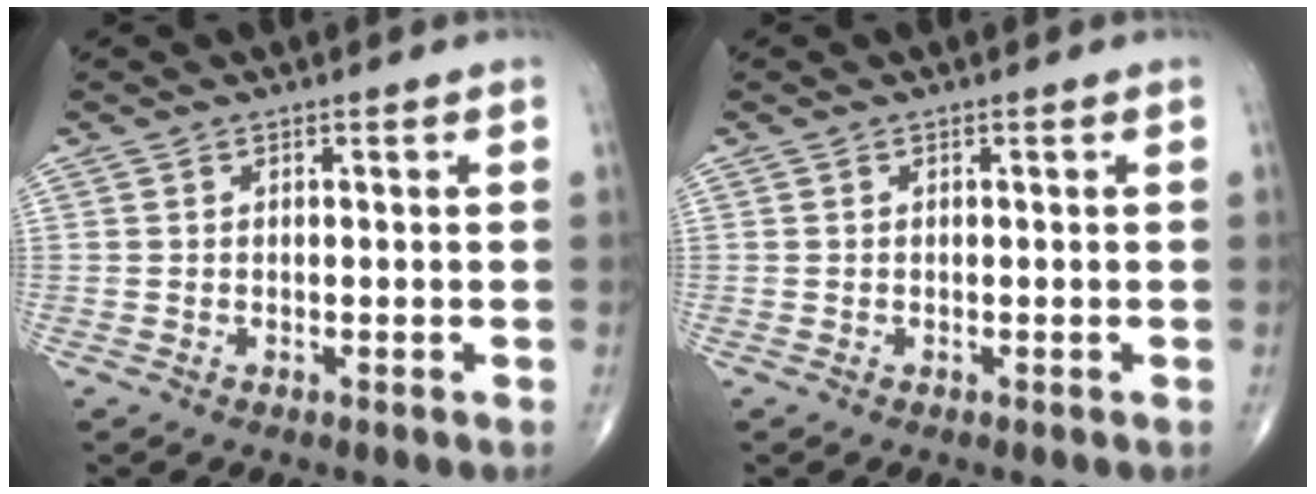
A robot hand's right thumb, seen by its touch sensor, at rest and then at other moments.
{"total": 0.0}